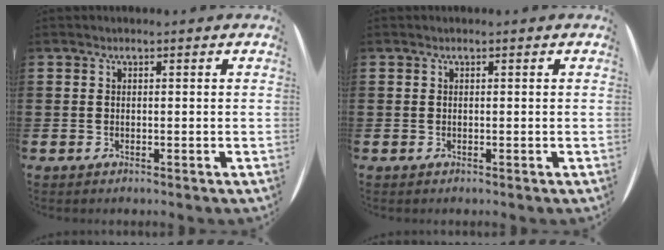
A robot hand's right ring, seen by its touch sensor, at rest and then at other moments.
{"total": 0.0}